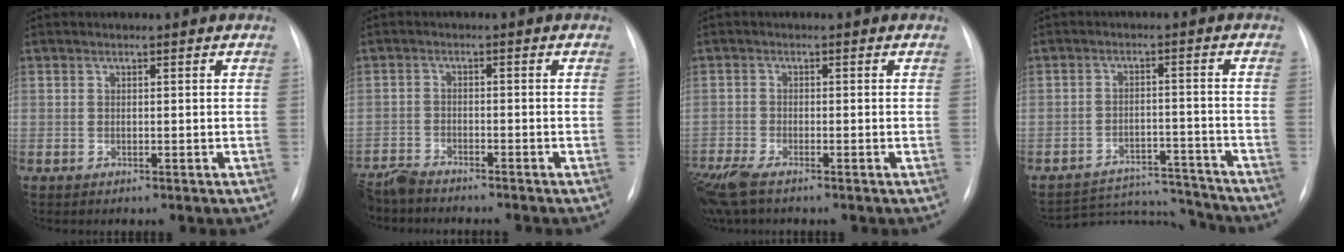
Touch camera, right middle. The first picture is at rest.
{"total": 6.2, "force": [-6.0, 0.7, 1.6], "torque": [-0.020, -0.017, -0.103]}
{"total": 6.9, "force": [-5.3, 1.7, 4.1], "torque": [-0.091, -0.018, -0.101]}
{"total": 12.1, "force": [-12.0, 1.2, -0.1], "torque": [0.004, 0.018, -0.174]}